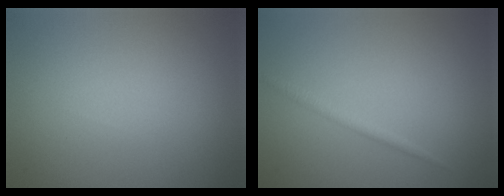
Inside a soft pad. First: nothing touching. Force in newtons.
{"total": 1.2, "press": 1.2, "slide": 0.1}